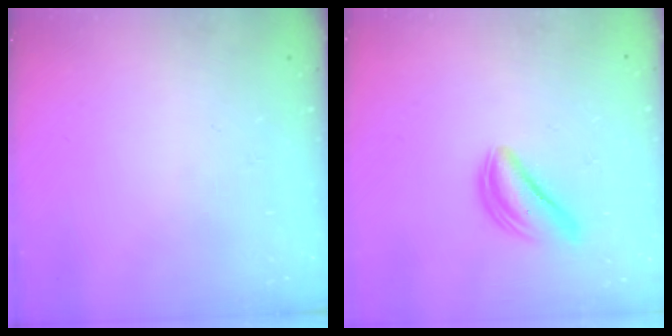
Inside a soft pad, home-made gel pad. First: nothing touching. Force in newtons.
{"total": 5.6, "press": 5.6, "slide": 0.1}